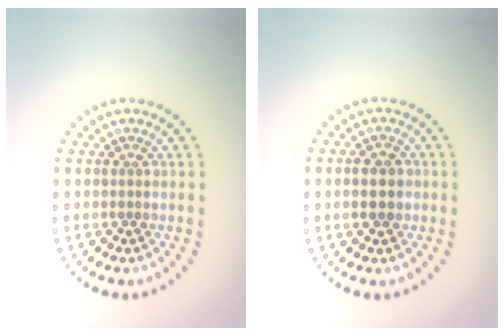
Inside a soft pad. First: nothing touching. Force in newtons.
{"total": 2.3, "press": 2.3, "slide": 0.1}